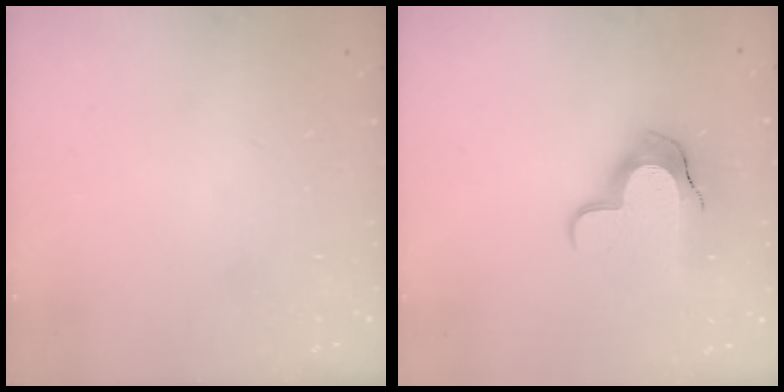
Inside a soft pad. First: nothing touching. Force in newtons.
{"total": 12.9, "press": 12.9, "slide": 0.9}